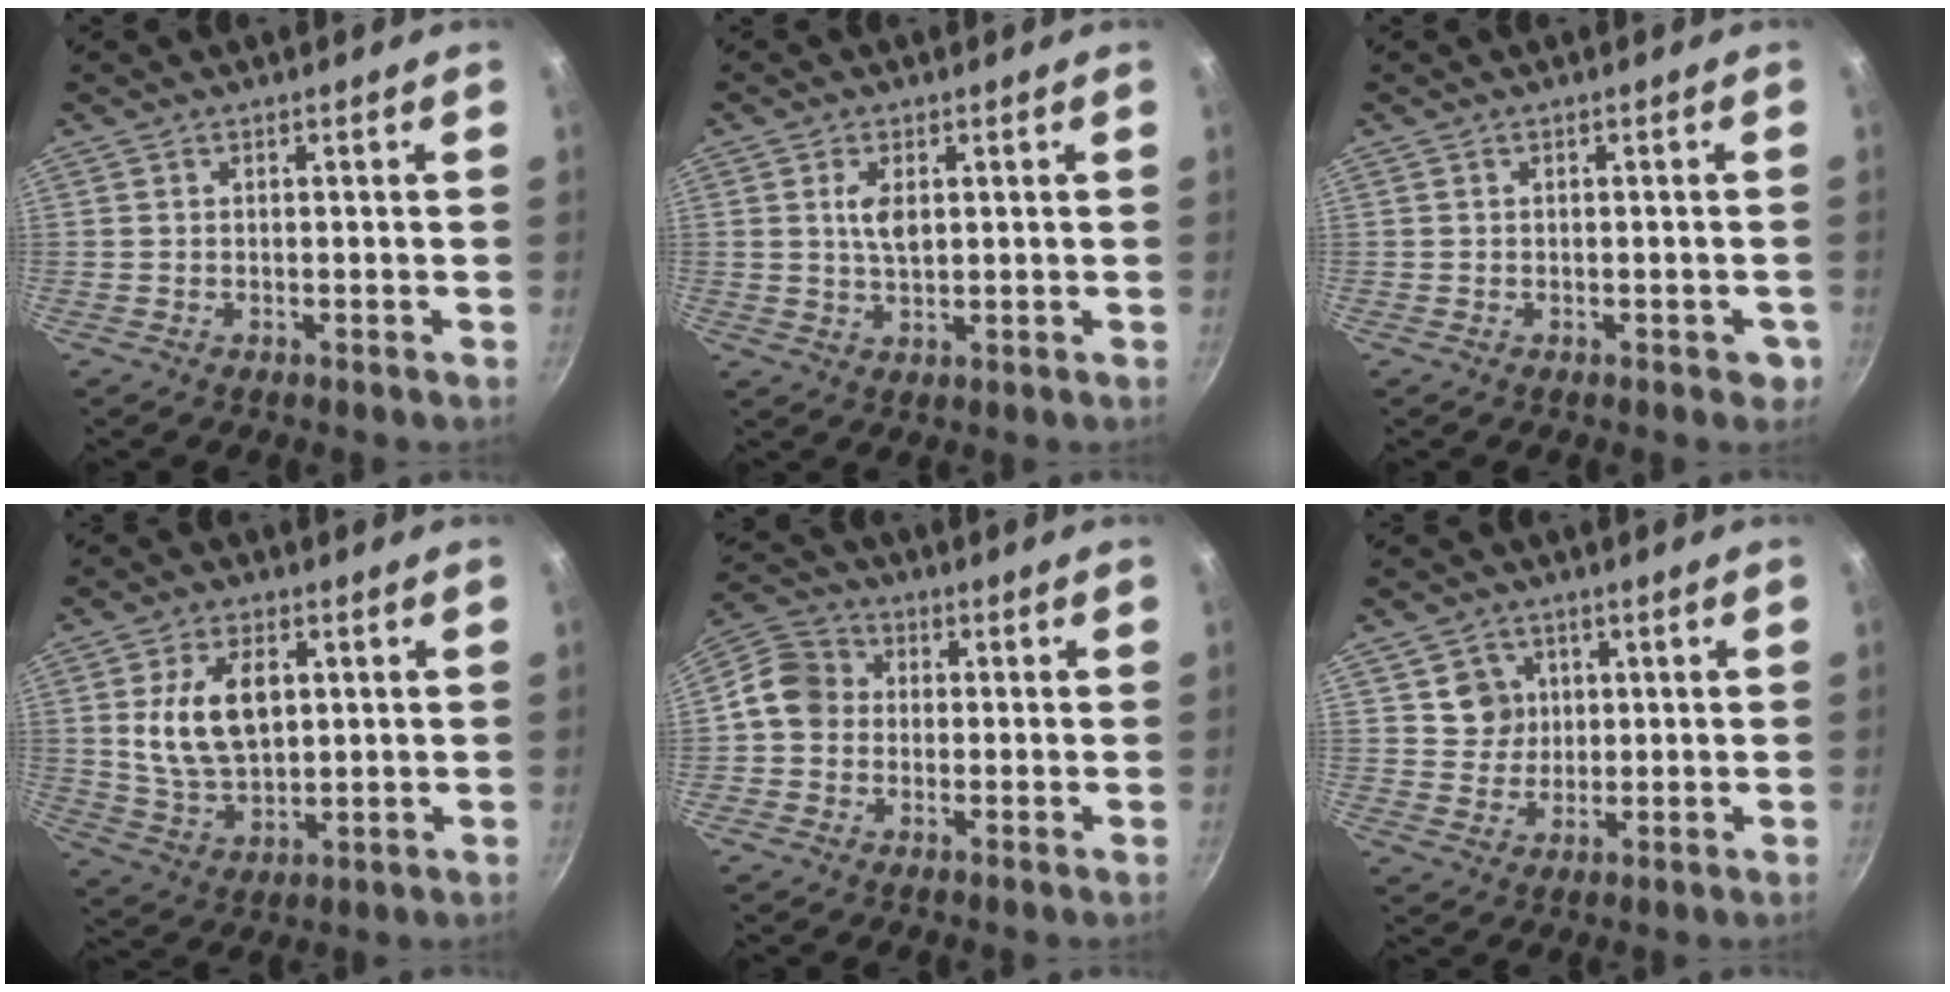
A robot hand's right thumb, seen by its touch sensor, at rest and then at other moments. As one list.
[{"total": 4.3, "force": [1.1, 2.3, 3.5], "torque": [-0.059, -0.006, 0.022]}, {"total": 2.3, "force": [-0.8, 1.5, 1.6], "torque": [0.000, 0.009, -0.007]}, {"total": 12.7, "force": [2.6, 7.7, 9.8], "torque": [-0.158, -0.011, 0.053]}, {"total": 8.1, "force": [-0.4, 7.2, 3.6], "torque": [-0.036, 0.022, -0.032]}, {"total": 5.8, "force": [1.6, 5.4, 1.4], "torque": [0.008, -0.005, 0.028]}]